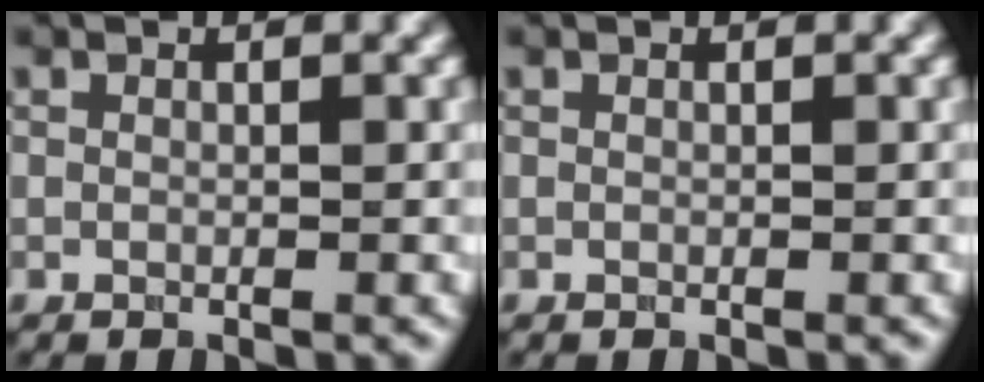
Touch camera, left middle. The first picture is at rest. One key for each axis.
{"total": 0.0}